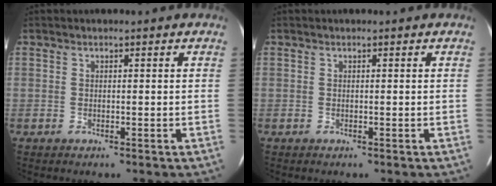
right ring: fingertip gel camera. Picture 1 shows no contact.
{"total": 0.0}